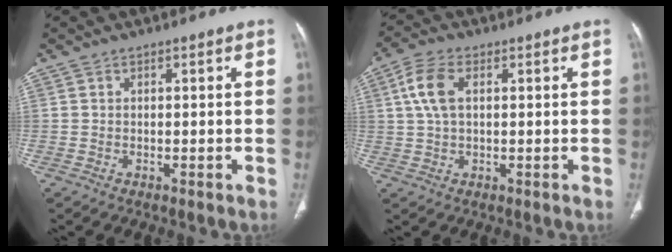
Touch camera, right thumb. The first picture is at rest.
{"total": 6.5, "force": [1.6, 3.5, 5.2], "torque": [-0.120, 0.013, 0.032]}